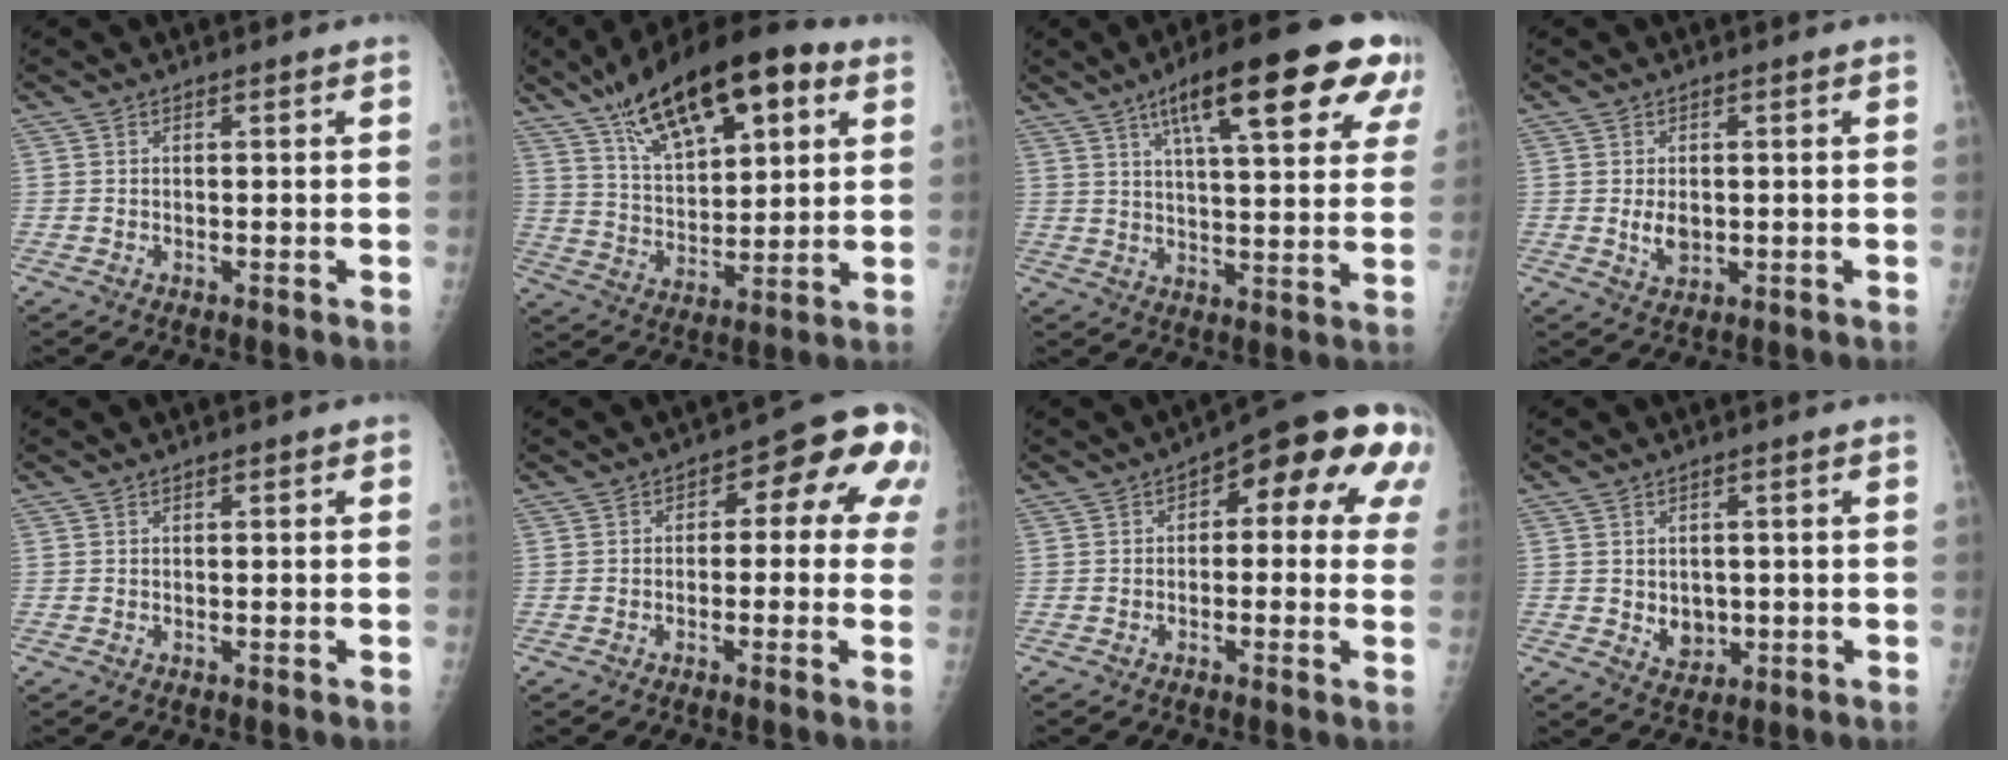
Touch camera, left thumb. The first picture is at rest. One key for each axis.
{"total": 21.8, "fx": 11.5, "fy": 9.2, "fz": 16.1, "tx": -0.236, "ty": -0.023, "tz": 0.197}
{"total": 22.1, "fx": 11.3, "fy": 5.7, "fz": 18.1, "tx": -0.240, "ty": -0.008, "tz": 0.160}
{"total": 3.6, "fx": -0.3, "fy": 2.4, "fz": 2.6, "tx": -0.034, "ty": -0.005, "tz": 0.002}
{"total": 0.7, "fx": 0.2, "fy": 0.4, "fz": 0.6, "tx": -0.006, "ty": 0.002, "tz": 0.000}
{"total": 11.0, "fx": 1.7, "fy": 6.1, "fz": 9.0, "tx": -0.059, "ty": 0.035, "tz": 0.007}
{"total": 15.6, "fx": 4.3, "fy": 7.0, "fz": 13.3, "tx": -0.116, "ty": 0.021, "tz": 0.034}
{"total": 4.3, "fx": -0.4, "fy": 3.6, "fz": 2.5, "tx": -0.012, "ty": -0.003, "tz": 0.005}